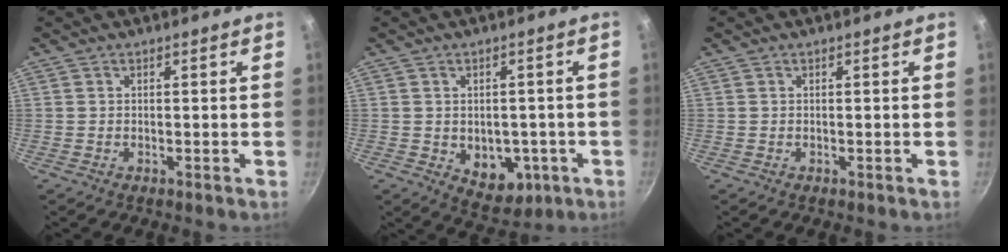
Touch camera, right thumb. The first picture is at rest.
{"total": 8.7, "force": [-2.2, 6.1, 5.7], "torque": [-0.042, -0.004, -0.015]}
{"total": 0.0}